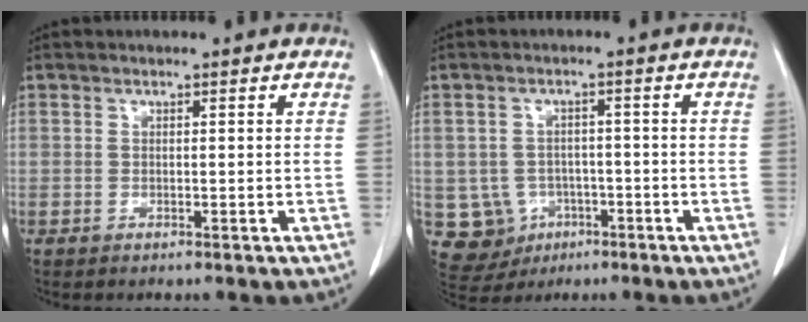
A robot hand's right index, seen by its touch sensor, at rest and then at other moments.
{"total": 7.5, "force": [-2.3, 7.0, 1.3], "torque": [-0.036, 0.009, -0.022]}